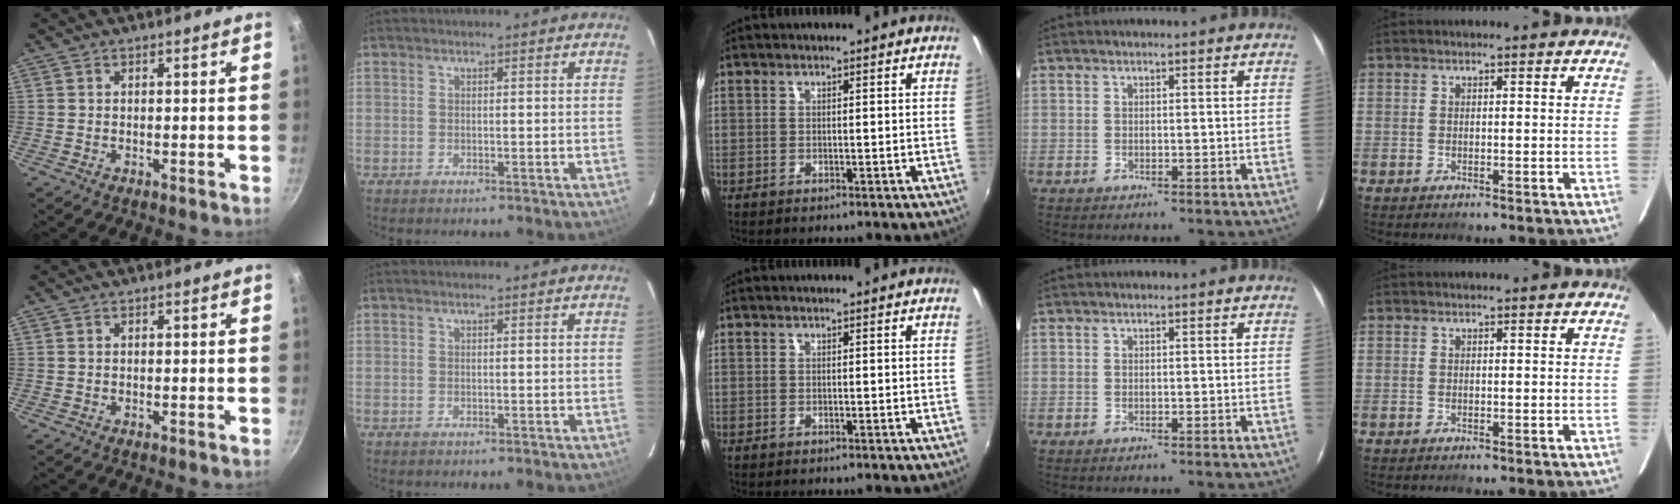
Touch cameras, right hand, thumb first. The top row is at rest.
{}